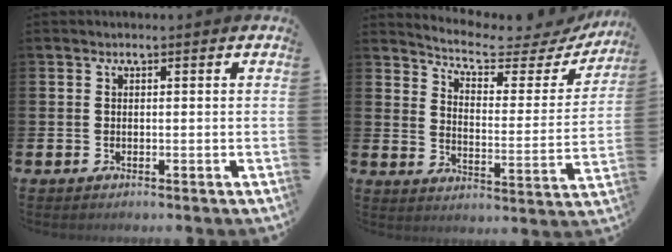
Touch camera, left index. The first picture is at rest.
{"total": 6.1, "force": [5.4, 1.7, 2.3], "torque": [-0.060, -0.040, 0.082]}